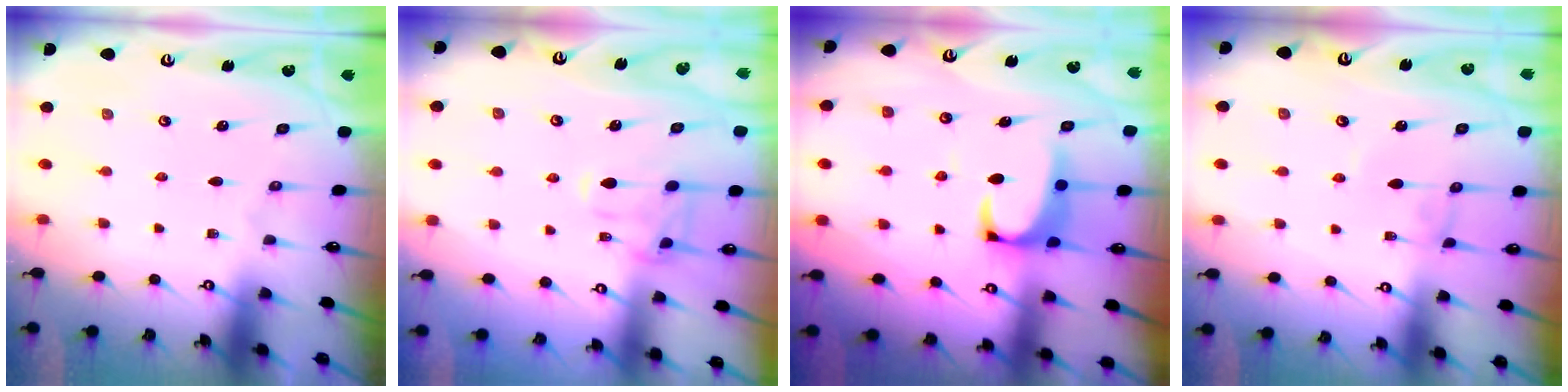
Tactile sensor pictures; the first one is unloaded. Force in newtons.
{"total": 3.2, "press": 2.9, "slide": 1.4}
{"total": 2.1, "press": 1.8, "slide": 0.9}
{"total": 1.4, "press": 1.4, "slide": 0.1}